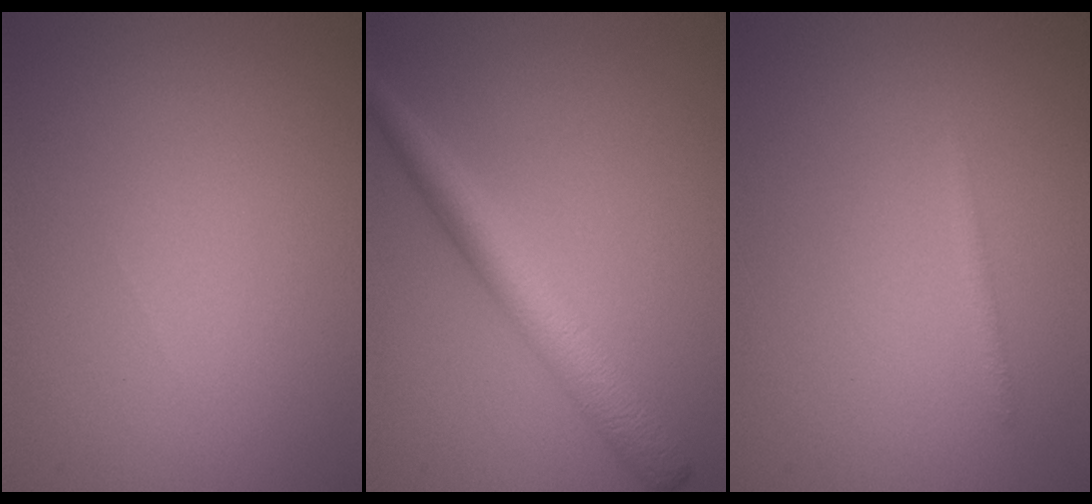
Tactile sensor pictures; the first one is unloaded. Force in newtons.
{"total": 4.2, "press": 4.2, "slide": 0.1}
{"total": 0.7, "press": 0.7, "slide": 0.1}